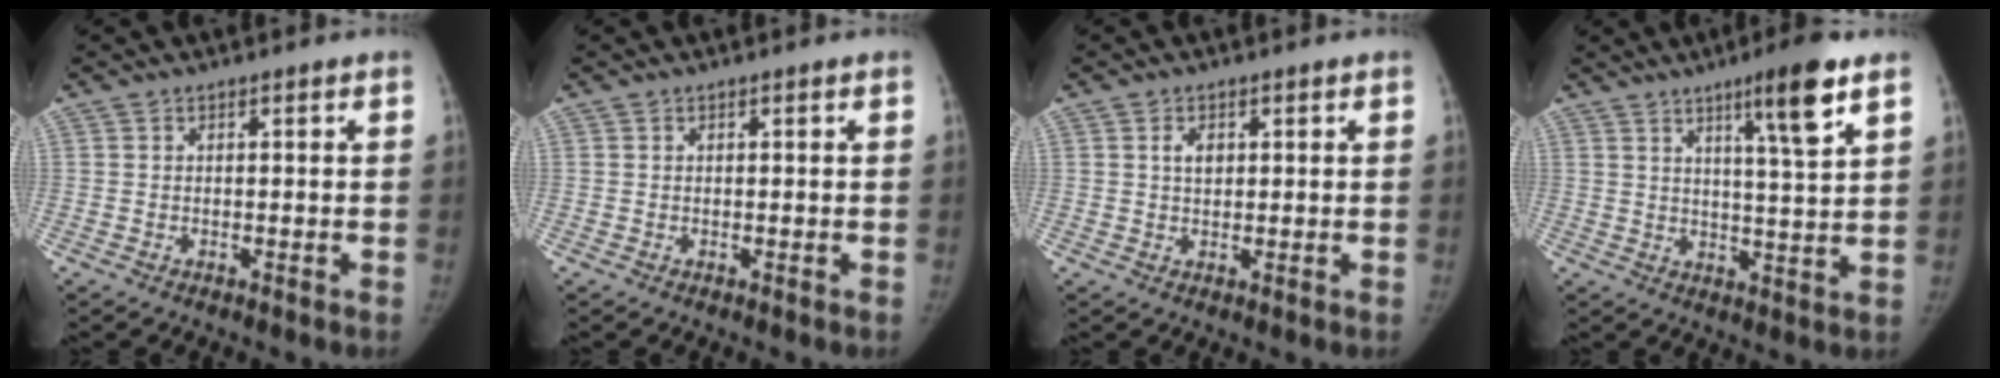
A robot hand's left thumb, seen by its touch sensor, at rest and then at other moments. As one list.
[{"total": 0.0}, {"total": 2.6, "force": [0.8, 1.8, 1.7], "torque": [-0.019, -0.002, 0.013]}, {"total": 10.2, "force": [5.9, 0.8, 8.4], "torque": [-0.126, -0.031, 0.090]}]